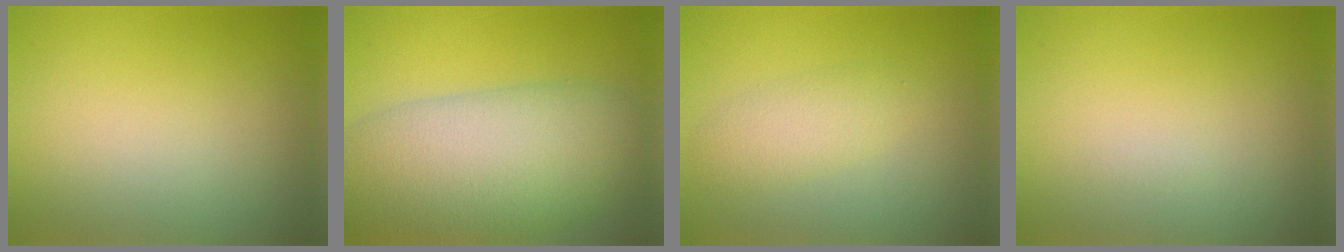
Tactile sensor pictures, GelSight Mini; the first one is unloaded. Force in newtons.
{"total": 12.3, "press": 12.3, "slide": 0.7}
{"total": 2.5, "press": 2.5, "slide": 0.2}
{"total": 0.0}